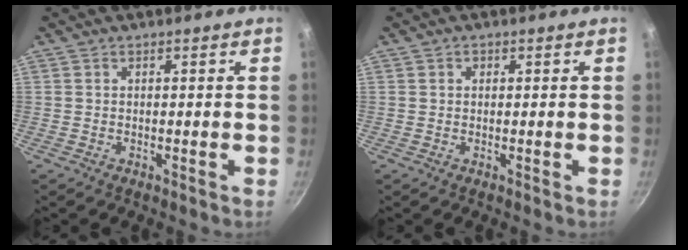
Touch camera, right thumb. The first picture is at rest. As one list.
[{"total": 0.8, "force": [0.2, 0.7, 0.3], "torque": [-0.001, 0.002, 0.002]}]